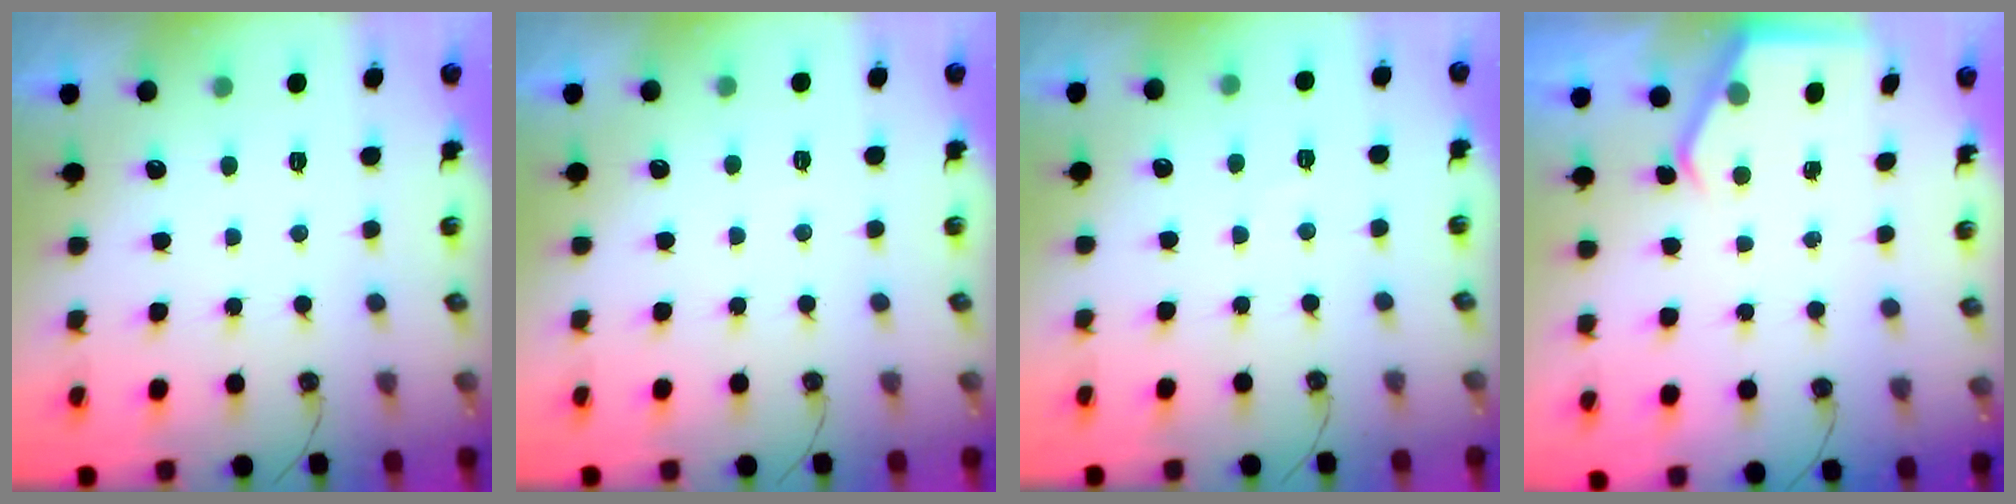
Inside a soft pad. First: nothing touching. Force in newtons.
{"total": 3.1, "press": 3.1, "slide": 0.4}
{"total": 3.1, "press": 3.1, "slide": 0.6}
{"total": 3.3, "press": 3.3, "slide": 0.5}